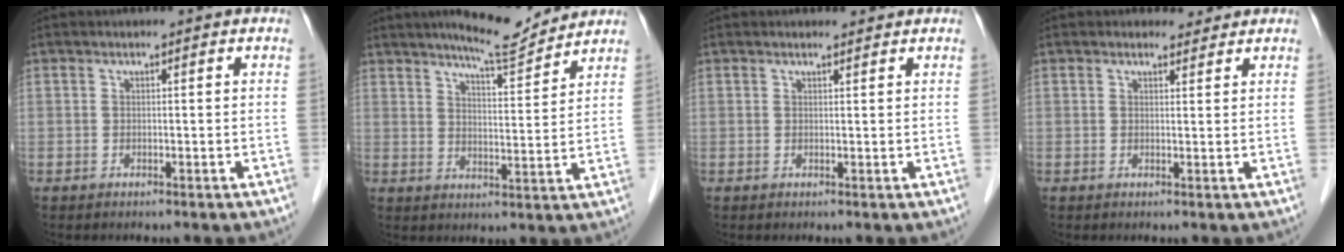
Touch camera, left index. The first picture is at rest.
{"total": 8.2, "force": [7.6, 0.6, 3.2], "torque": [-0.056, -0.007, 0.115]}
{"total": 1.1, "force": [1.1, 0.2, 0.1], "torque": [-0.011, -0.001, 0.016]}
{"total": 1.8, "force": [1.6, 0.8, -0.1], "torque": [0.000, -0.002, 0.021]}